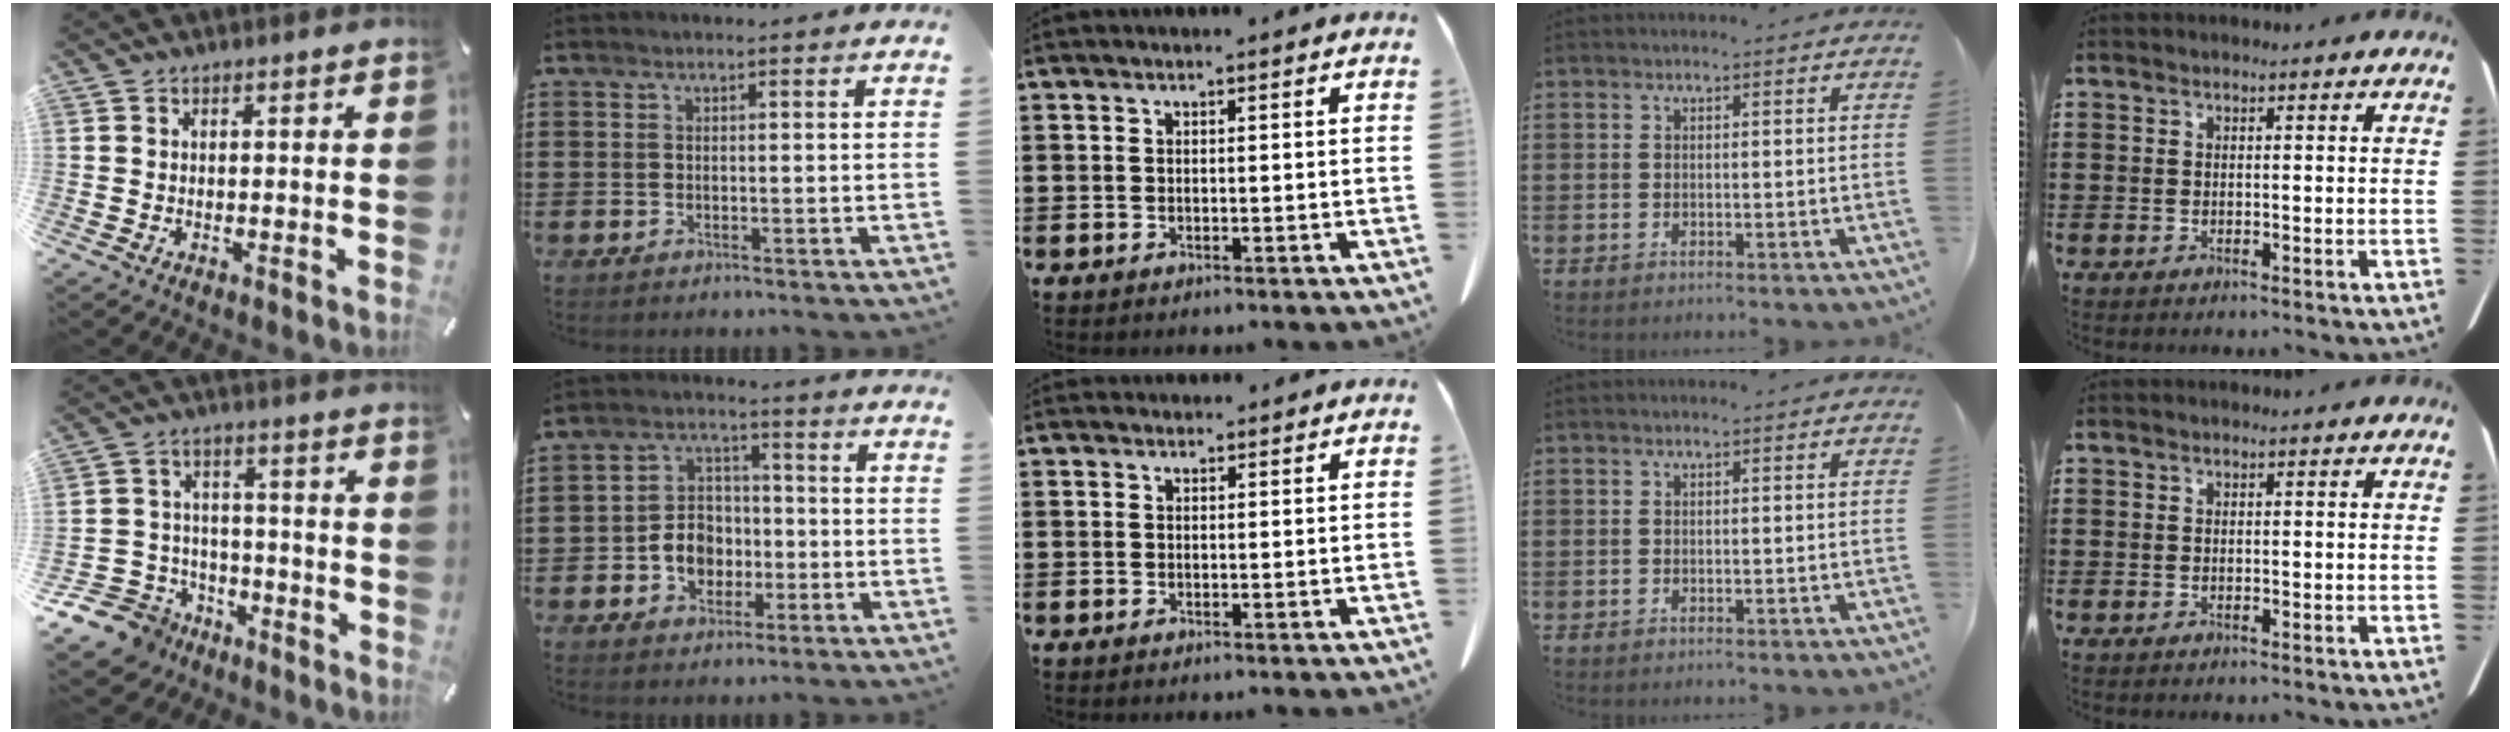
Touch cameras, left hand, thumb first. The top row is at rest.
{"thumb": {"total": 11.7, "force": [-7.4, 8.7, 2.8], "torque": [-0.066, 0.050, -0.129]}, "index": {"total": 6.1, "force": [-2.0, 5.2, 2.5], "torque": [-0.063, 0.019, -0.038]}, "middle": {"total": 0.9, "force": [0.8, 0.3, 0.1], "torque": [0.003, -0.004, 0.015]}}